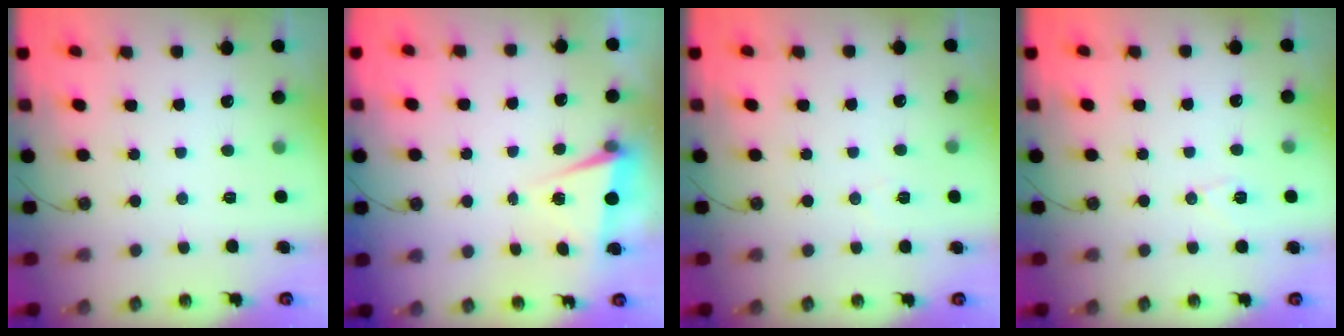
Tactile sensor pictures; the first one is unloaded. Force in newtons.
{"total": 2.0, "press": 1.7, "slide": 1.0}
{"total": 5.8, "press": 3.8, "slide": 4.4}
{"total": 6.6, "press": 6.5, "slide": 1.1}